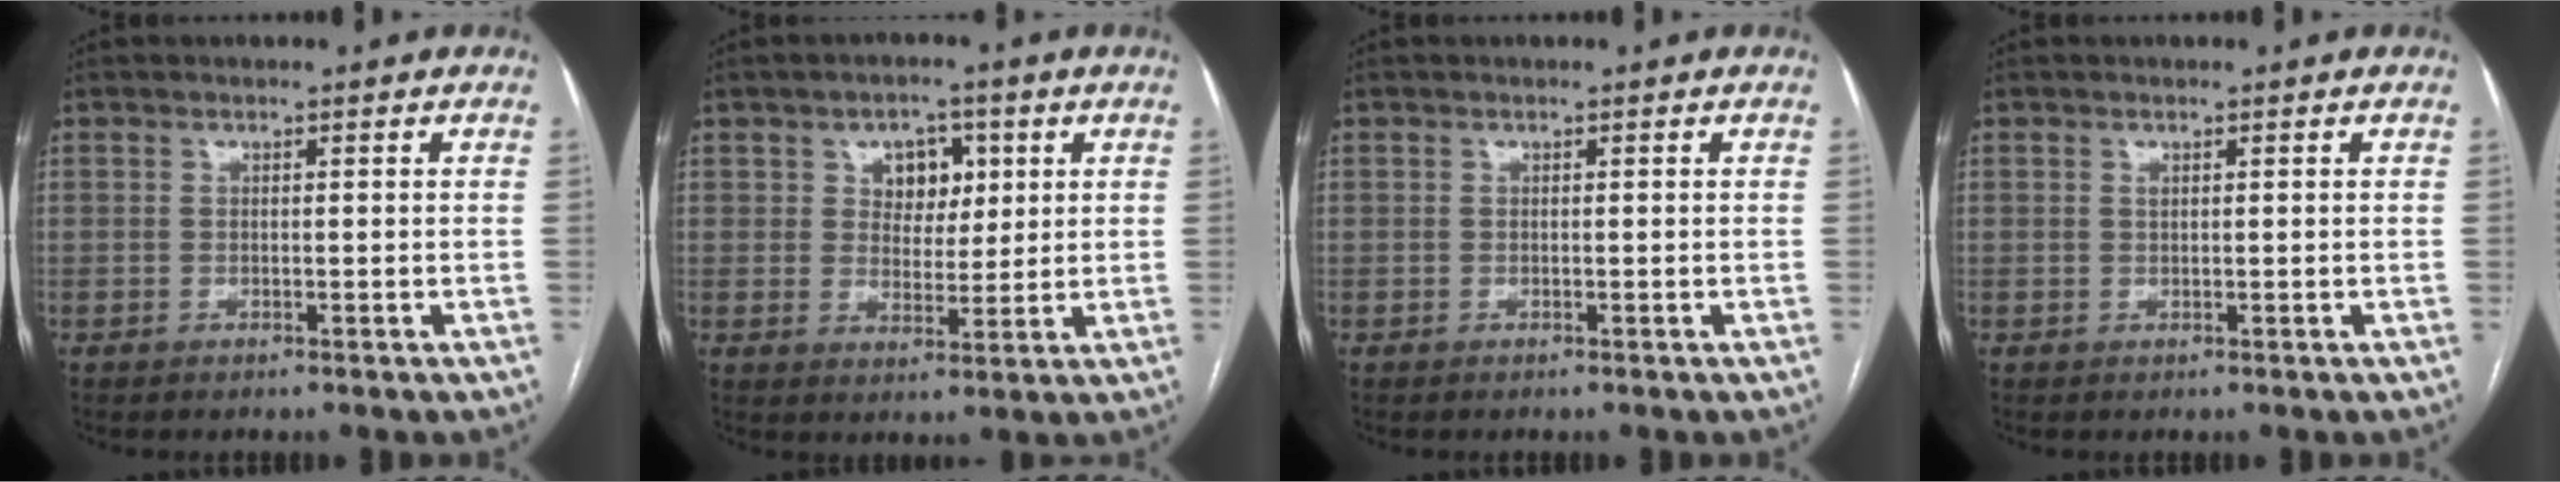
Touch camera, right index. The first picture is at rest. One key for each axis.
{"total": 6.0, "fx": 2.1, "fy": 4.4, "fz": 3.5, "tx": -0.048, "ty": 0.013, "tz": 0.038}
{"total": 0.0}
{"total": 0.5, "fx": 0.2, "fy": 0.3, "fz": 0.4, "tx": -0.009, "ty": 0.000, "tz": 0.004}